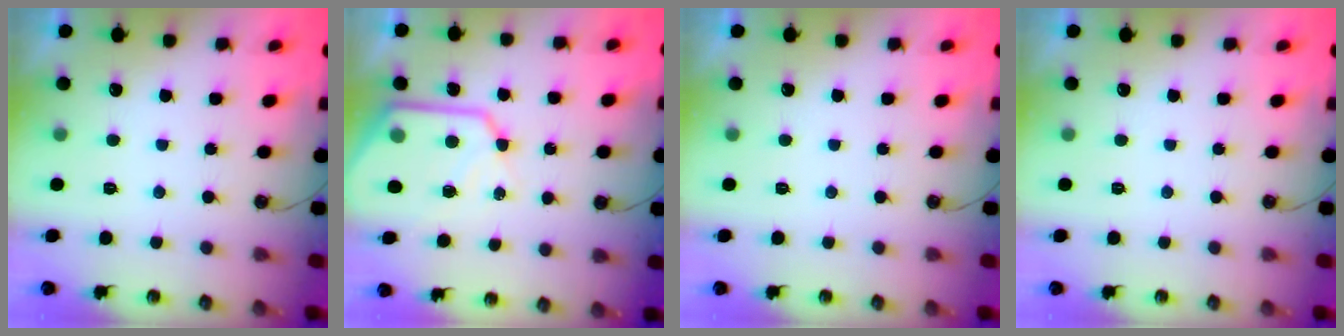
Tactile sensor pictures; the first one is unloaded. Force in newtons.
{"total": 13.4, "press": 13.3, "slide": 1.4}
{"total": 0.0}
{"total": 0.0}